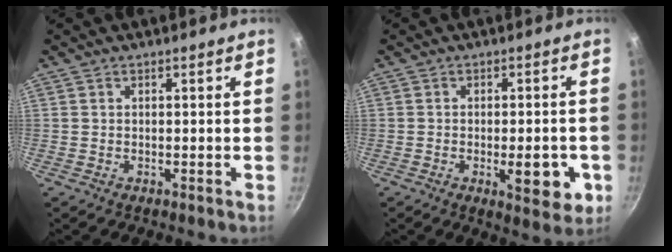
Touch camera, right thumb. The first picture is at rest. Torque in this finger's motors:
{"motor_torque": [0.96, 1.35, -0.17, 0.10, 0.23]}